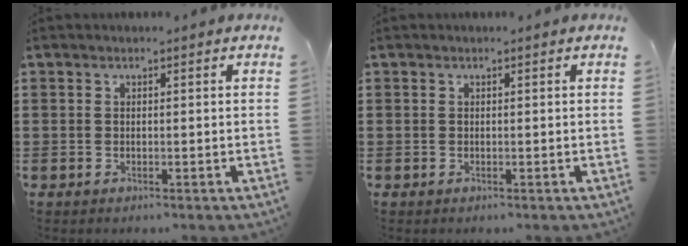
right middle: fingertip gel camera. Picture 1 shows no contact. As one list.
[{"total": 0.0}]